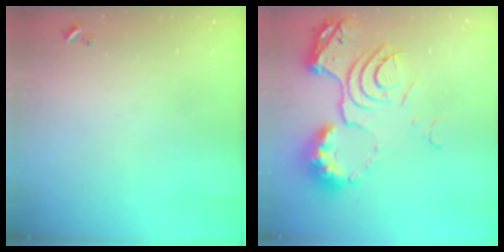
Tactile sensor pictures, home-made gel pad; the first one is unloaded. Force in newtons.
{"total": 15.1, "press": 15.0, "slide": 1.3}